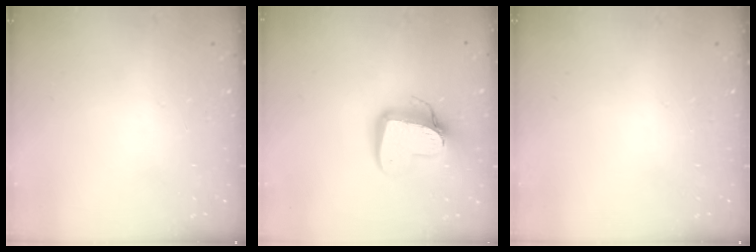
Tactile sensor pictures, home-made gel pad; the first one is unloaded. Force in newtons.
{"total": 13.7, "press": 13.7, "slide": 1.3}
{"total": 0.0}